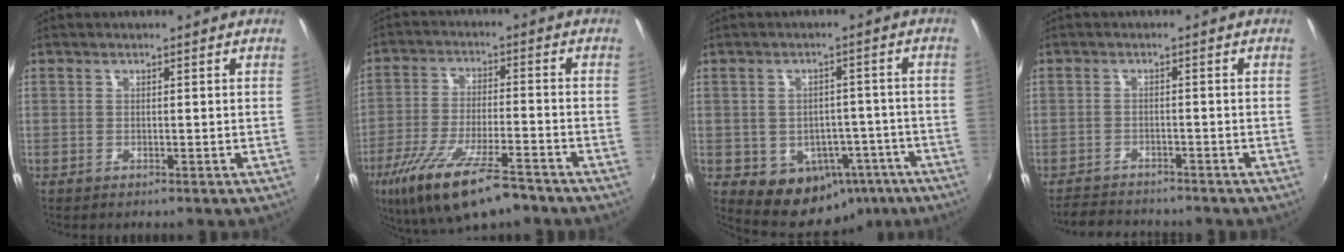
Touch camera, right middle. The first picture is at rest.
{"total": 16.3, "force": [-11.0, 4.3, 11.3], "torque": [-0.226, -0.043, -0.191]}
{"total": 11.2, "force": [-5.7, 8.8, 4.1], "torque": [-0.077, 0.025, -0.043]}
{"total": 5.9, "force": [-5.5, 1.6, 1.1], "torque": [-0.044, -0.002, -0.092]}